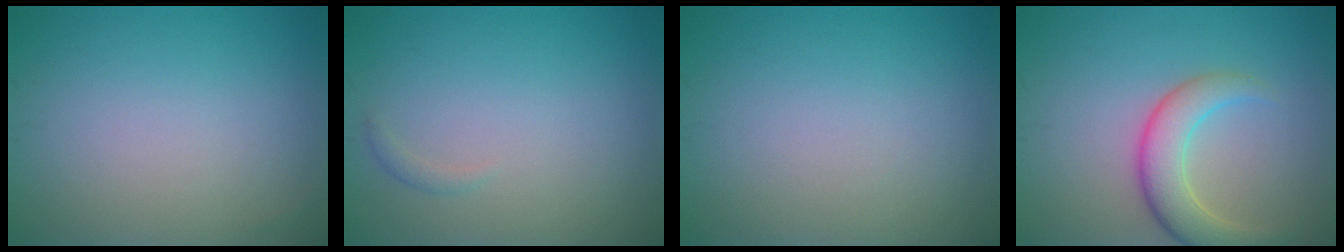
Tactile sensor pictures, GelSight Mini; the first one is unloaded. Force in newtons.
{"total": 0.6, "press": 0.6, "slide": 0.0}
{"total": 0.0}
{"total": 4.6, "press": 4.6, "slide": 0.4}